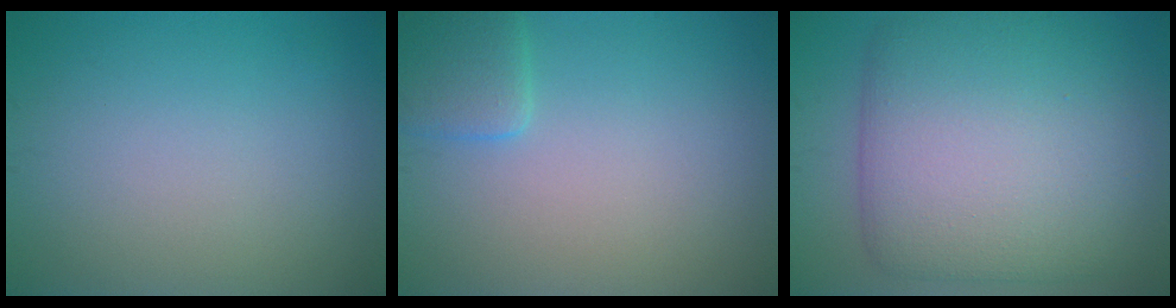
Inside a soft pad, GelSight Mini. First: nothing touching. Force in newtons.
{"total": 2.4, "press": 2.4, "slide": 0.3}
{"total": 12.3, "press": 12.3, "slide": 0.5}